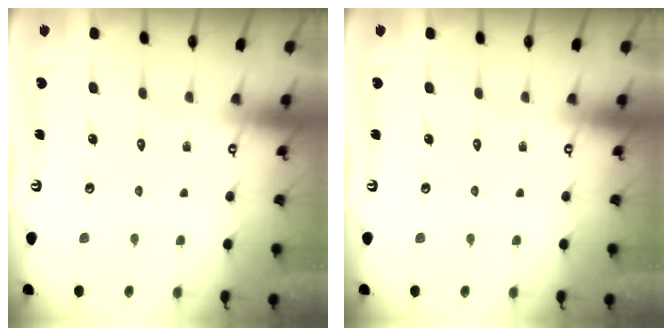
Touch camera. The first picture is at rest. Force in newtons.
{"total": 0.0}